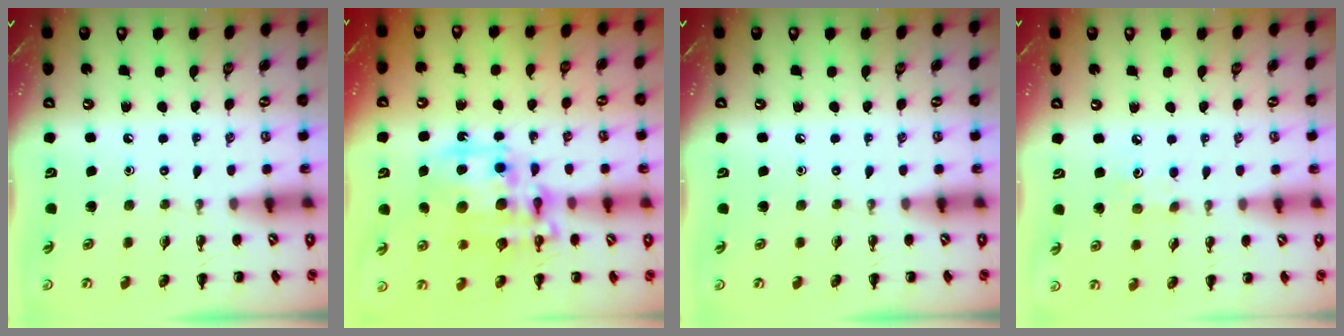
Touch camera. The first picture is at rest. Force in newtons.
{"total": 15.7, "press": 15.4, "slide": 3.3}
{"total": 0.0}
{"total": 6.0, "press": 5.7, "slide": 1.7}